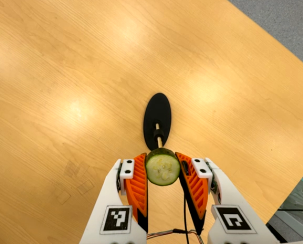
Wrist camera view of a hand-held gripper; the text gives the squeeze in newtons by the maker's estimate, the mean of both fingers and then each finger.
{"total": 11.2, "left": 10.7, "right": 11.7}